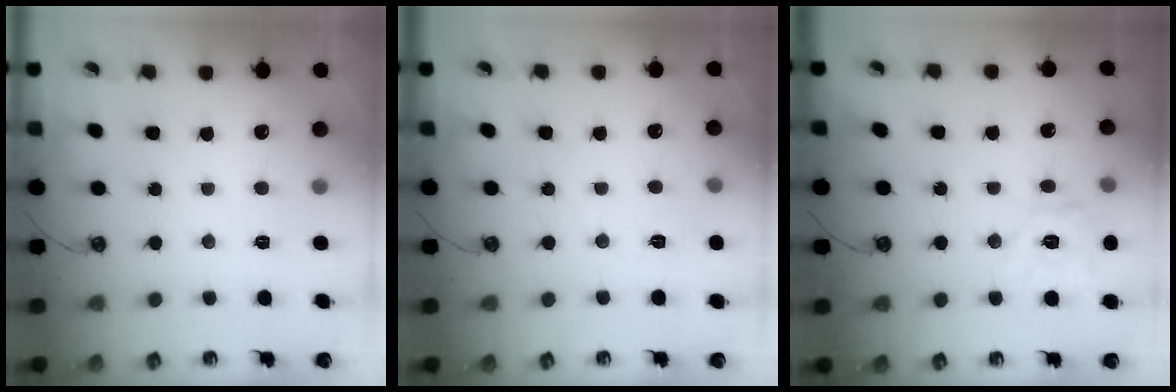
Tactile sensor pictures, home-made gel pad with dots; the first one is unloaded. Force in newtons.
{"total": 4.1, "press": 4.1, "slide": 0.4}
{"total": 11.4, "press": 11.3, "slide": 1.4}